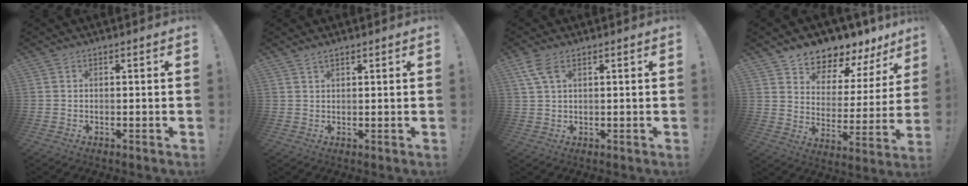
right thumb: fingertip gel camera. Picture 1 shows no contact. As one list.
[{"total": 1.1, "force": [0.9, -0.2, 0.6], "torque": [-0.011, -0.001, 0.015]}, {"total": 5.6, "force": [2.7, 2.6, 4.1], "torque": [-0.081, -0.004, 0.054]}, {"total": 6.5, "force": [6.0, 2.2, 1.4], "torque": [-0.024, -0.070, 0.104]}]